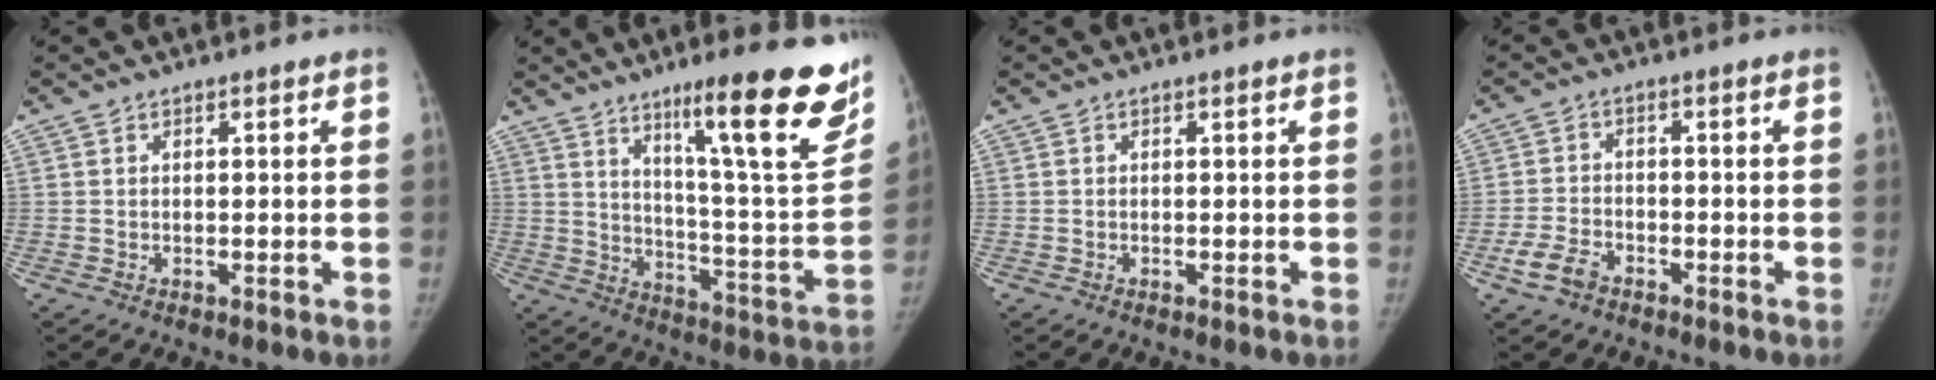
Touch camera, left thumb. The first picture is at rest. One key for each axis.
{"total": 24.7, "fx": 14.9, "fy": 3.9, "fz": 19.4, "tx": -0.242, "ty": -0.073, "tz": 0.228}
{"total": 0.0}
{"total": 4.9, "fx": -3.0, "fy": 2.9, "fz": 2.6, "tx": -0.055, "ty": 0.015, "tz": -0.056}